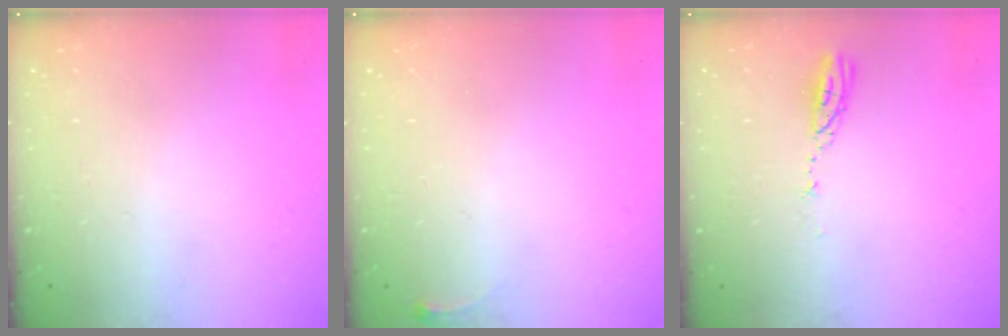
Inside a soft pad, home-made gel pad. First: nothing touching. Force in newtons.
{"total": 2.8, "press": 2.8, "slide": 0.4}
{"total": 3.7, "press": 3.6, "slide": 0.3}